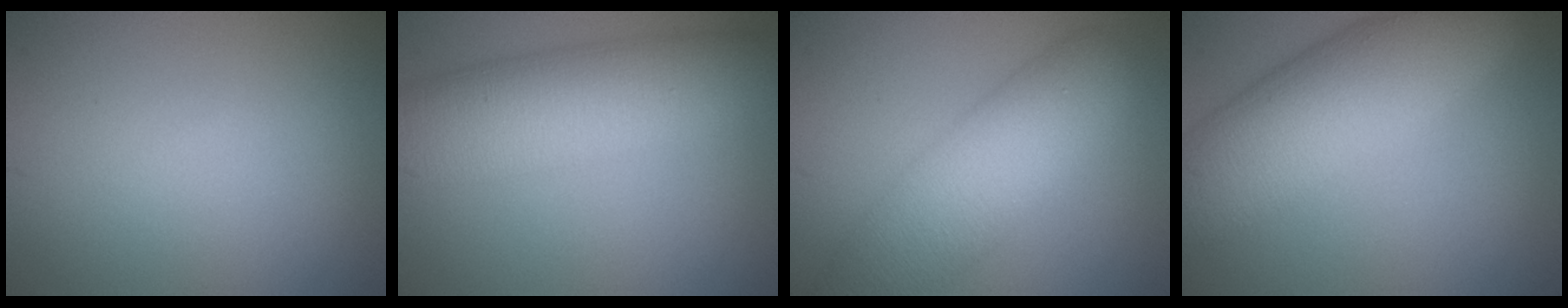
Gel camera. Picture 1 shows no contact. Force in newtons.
{"total": 8.6, "press": 8.6, "slide": 0.2}
{"total": 8.3, "press": 8.3, "slide": 0.5}
{"total": 9.6, "press": 9.6, "slide": 0.1}